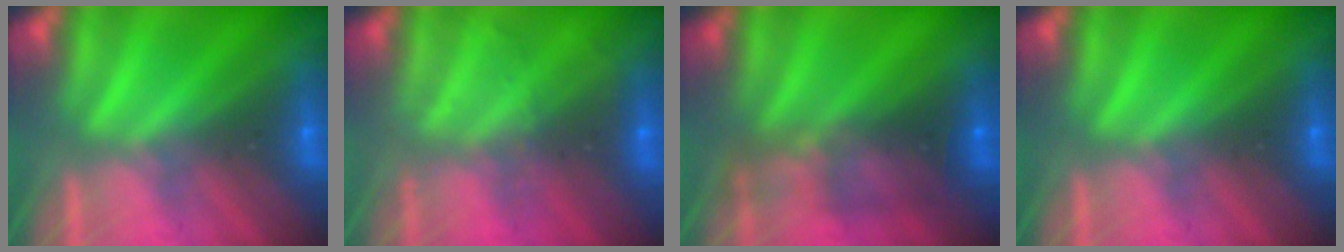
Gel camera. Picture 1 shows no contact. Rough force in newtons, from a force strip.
{"total": 1.9}
{"total": 8.6}
{"total": 0.0}